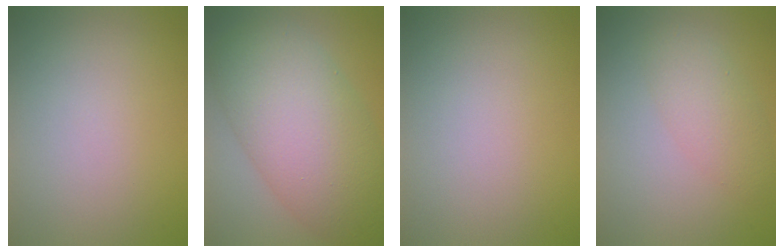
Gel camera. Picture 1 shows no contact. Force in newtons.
{"total": 11.6, "press": 11.6, "slide": 0.3}
{"total": 0.0}
{"total": 3.1, "press": 3.1, "slide": 0.0}